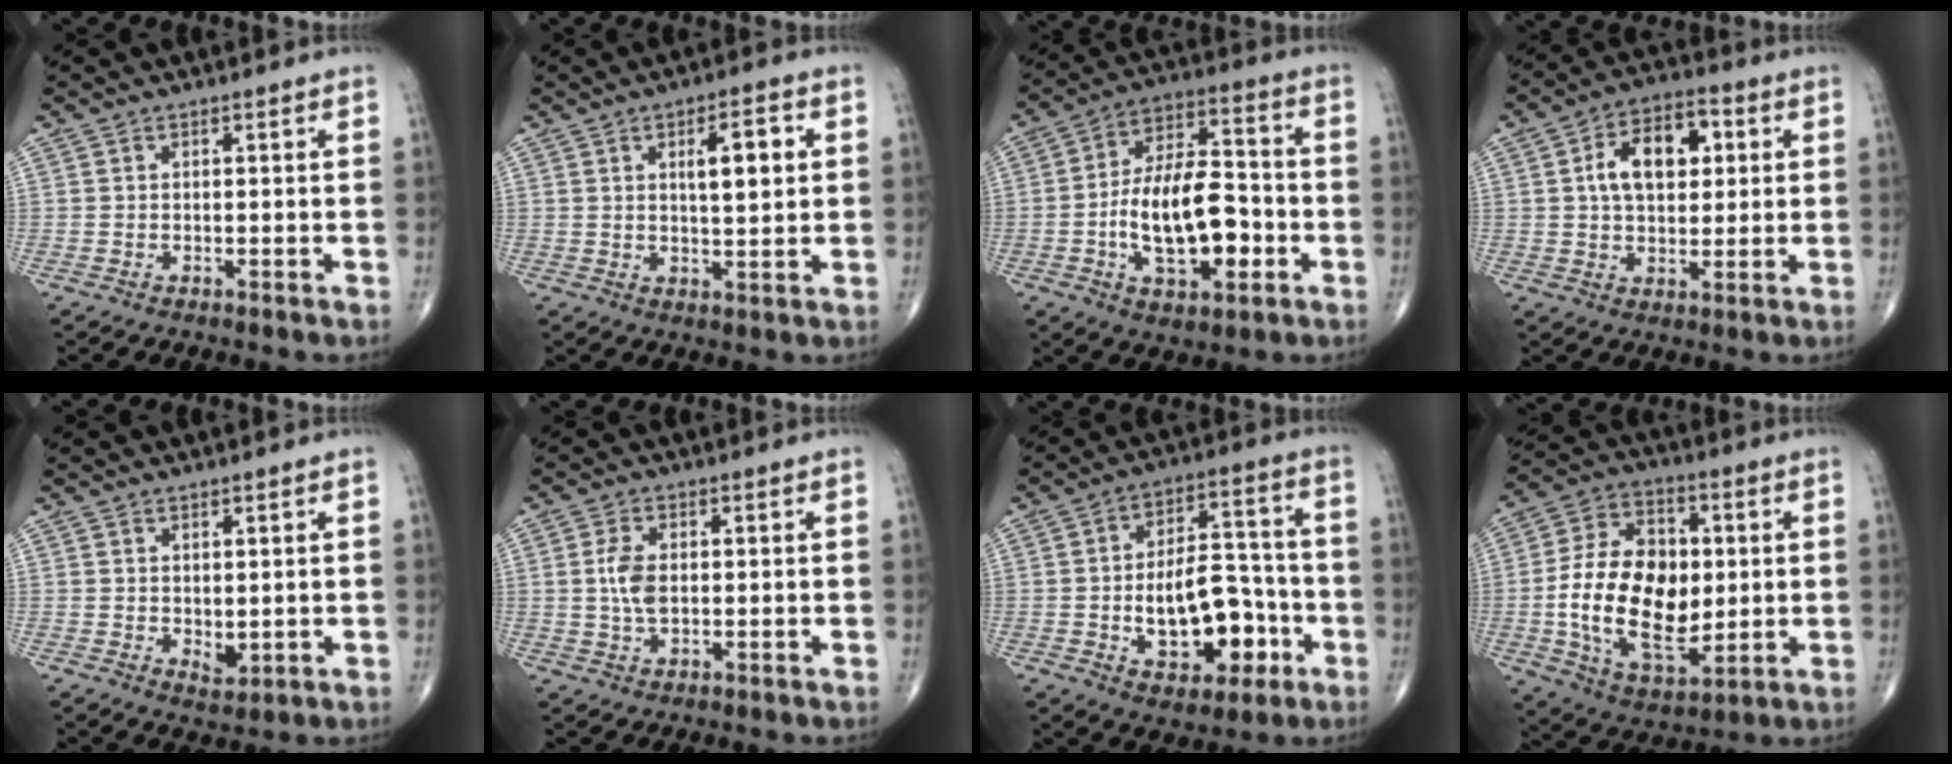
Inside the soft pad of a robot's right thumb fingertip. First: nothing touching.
{"total": 7.4, "force": [1.9, 2.4, 6.7], "torque": [-0.093, -0.004, 0.029]}
{"total": 17.8, "force": [-3.8, 8.7, 15.0], "torque": [-0.237, 0.032, -0.062]}
{"total": 12.1, "force": [2.7, 7.1, 9.4], "torque": [-0.133, 0.012, 0.039]}
{"total": 2.7, "force": [0.2, 1.6, 2.2], "torque": [-0.024, -0.010, 0.010]}
{"total": 4.8, "force": [0.4, 2.6, 4.0], "torque": [-0.085, -0.002, 0.007]}
{"total": 16.3, "force": [-4.2, 9.4, 12.7], "torque": [-0.161, 0.043, -0.056]}
{"total": 20.4, "force": [-0.6, 12.3, 16.3], "torque": [-0.267, 0.001, -0.001]}